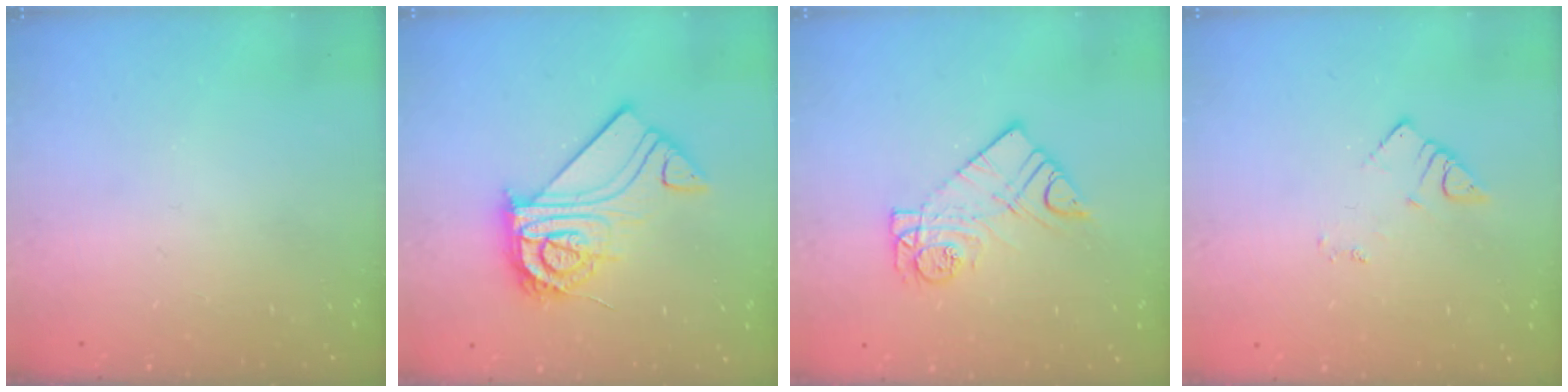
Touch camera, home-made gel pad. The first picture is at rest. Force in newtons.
{"total": 15.9, "press": 15.8, "slide": 0.7}
{"total": 10.5, "press": 10.4, "slide": 0.9}
{"total": 2.7, "press": 2.7, "slide": 0.4}